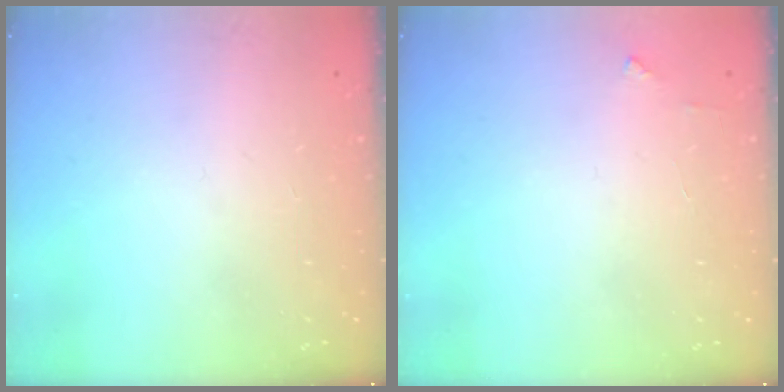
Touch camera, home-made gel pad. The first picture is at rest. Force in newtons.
{"total": 2.6, "press": 2.6, "slide": 0.2}